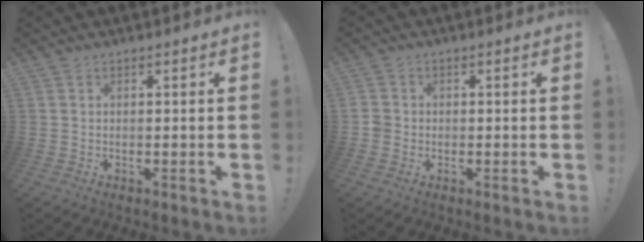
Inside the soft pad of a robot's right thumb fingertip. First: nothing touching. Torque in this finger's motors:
{"motor_torque": [-0.27, 0.32, 0.44, -0.55, 0.05]}